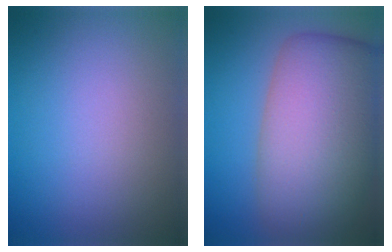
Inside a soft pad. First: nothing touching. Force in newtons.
{"total": 12.7, "press": 12.7, "slide": 0.6}